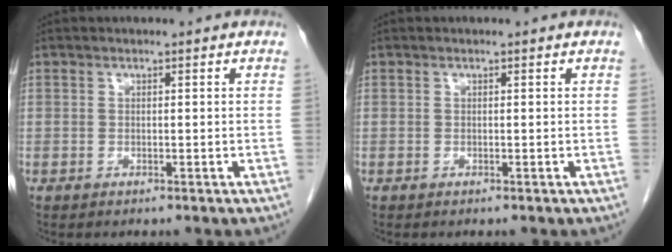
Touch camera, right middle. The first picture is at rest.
{"total": 0.0}